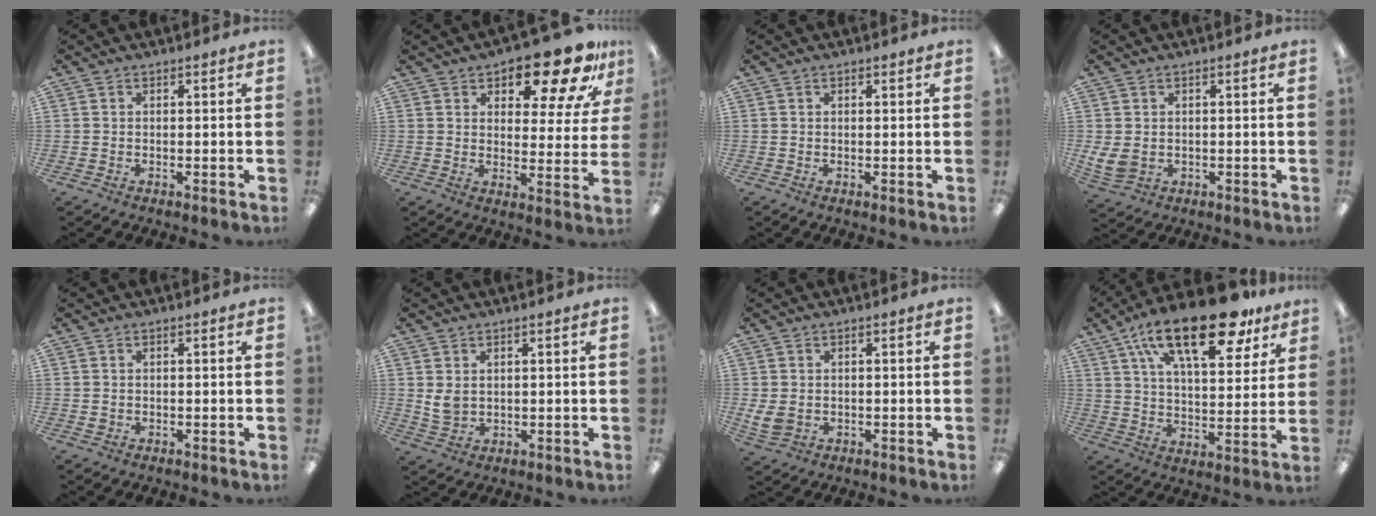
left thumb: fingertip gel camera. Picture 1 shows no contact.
{"total": 16.1, "force": [11.7, 6.3, 9.1], "torque": [-0.126, -0.074, 0.195]}
{"total": 0.8, "force": [0.5, 0.3, 0.5], "torque": [-0.010, 0.003, 0.008]}
{"total": 4.5, "force": [0.1, 3.5, 2.8], "torque": [-0.071, -0.003, 0.002]}
{"total": 0.8, "force": [0.2, 0.7, 0.4], "torque": [-0.007, 0.005, 0.001]}
{"total": 3.9, "force": [1.5, 2.6, 2.5], "torque": [-0.049, -0.003, 0.027]}
{"total": 4.2, "force": [-0.3, 3.2, 2.6], "torque": [-0.067, -0.002, -0.008]}
{"total": 24.0, "force": [14.8, 9.7, 16.2], "torque": [-0.256, -0.067, 0.244]}